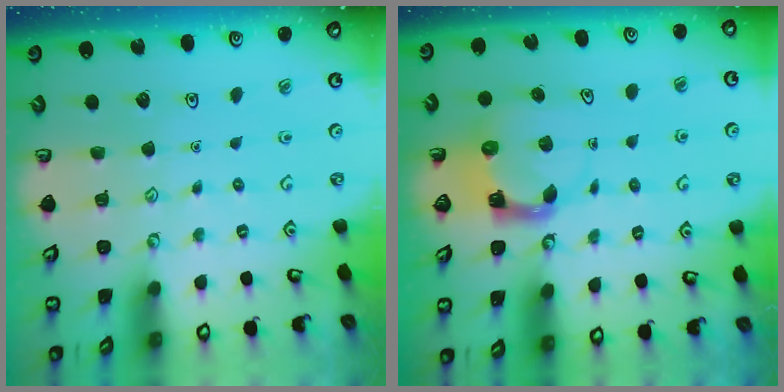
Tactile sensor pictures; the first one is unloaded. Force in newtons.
{"total": 3.8, "press": 3.8, "slide": 0.7}